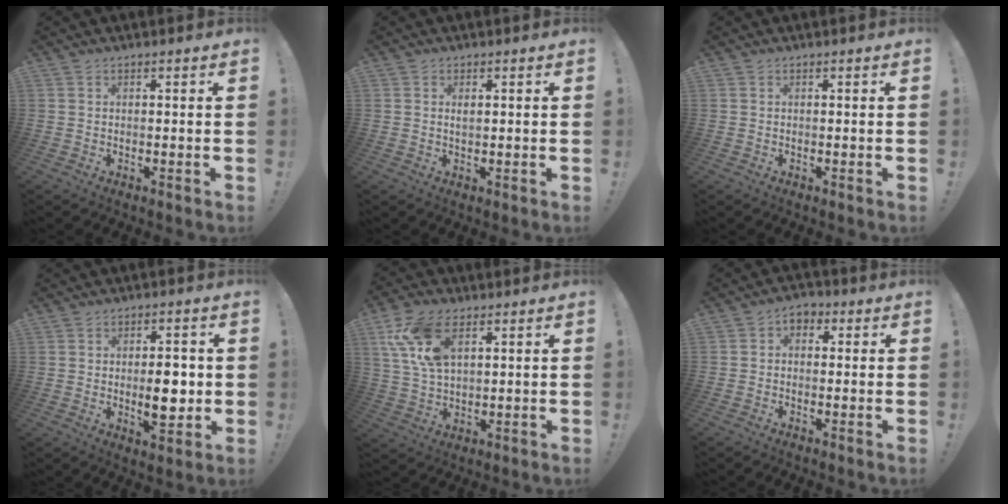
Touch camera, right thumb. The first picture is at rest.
{"total": 1.1, "force": [0.6, 0.5, 0.7], "torque": [-0.008, -0.001, 0.009]}
{"total": 0.0}
{"total": 8.0, "force": [0.2, 5.5, 5.8], "torque": [-0.070, 0.001, 0.002]}
{"total": 13.1, "force": [6.1, 7.2, 9.0], "torque": [-0.183, -0.013, 0.114]}
{"total": 3.7, "force": [0.5, 2.9, 2.3], "torque": [-0.029, 0.007, 0.007]}